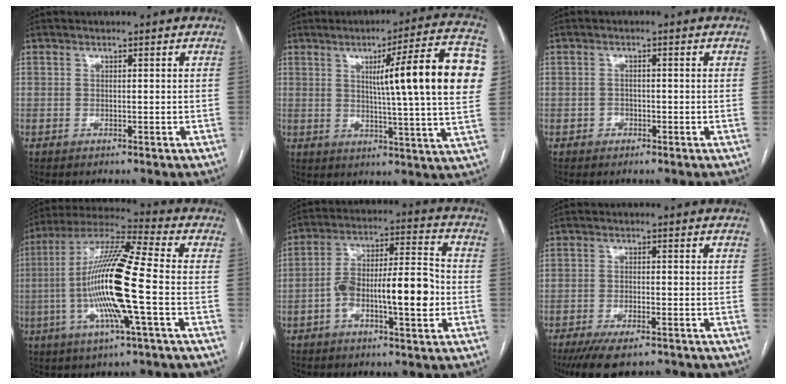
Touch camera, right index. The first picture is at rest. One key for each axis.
{"total": 19.3, "fx": 3.8, "fy": -0.4, "fz": 18.9, "tx": -0.248, "ty": 0.011, "tz": 0.039}
{"total": 1.1, "fx": -0.7, "fy": 0.9, "fz": 0.2, "tx": -0.002, "ty": 0.004, "tz": -0.013}
{"total": 17.0, "fx": -2.9, "fy": 0.4, "fz": 16.8, "tx": -0.328, "ty": -0.002, "tz": -0.064}
{"total": 12.8, "fx": -3.3, "fy": 3.0, "fz": 12.0, "tx": -0.205, "ty": 0.027, "tz": -0.051}
{"total": 8.9, "fx": -6.9, "fy": 2.6, "fz": 5.0, "tx": -0.080, "ty": -0.013, "tz": -0.110}